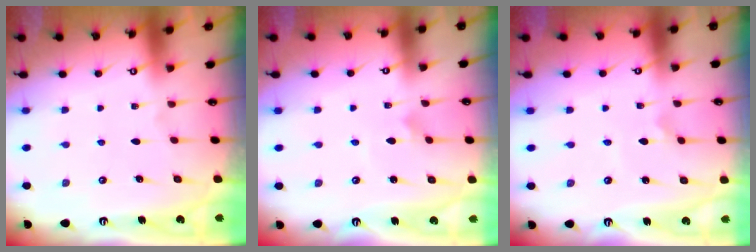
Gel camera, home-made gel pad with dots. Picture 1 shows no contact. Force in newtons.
{"total": 2.0, "press": 2.0, "slide": 0.1}
{"total": 2.3, "press": 2.3, "slide": 0.1}